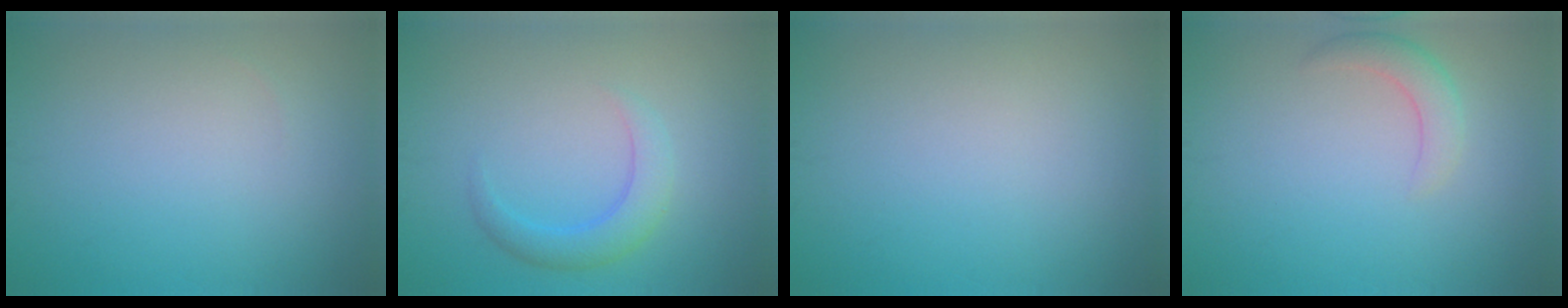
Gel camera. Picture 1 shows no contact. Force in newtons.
{"total": 2.8, "press": 2.8, "slide": 0.2}
{"total": 0.0}
{"total": 2.2, "press": 2.1, "slide": 0.2}